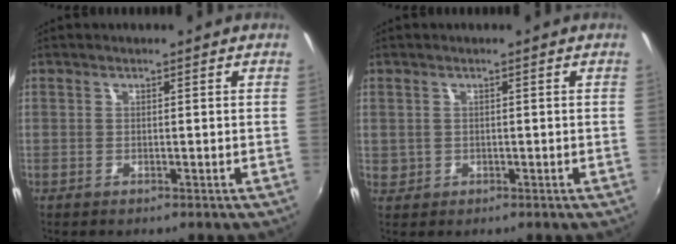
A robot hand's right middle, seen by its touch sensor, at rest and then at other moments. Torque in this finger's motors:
{"motor_torque": [-0.03, -0.15, -0.06, -0.01]}